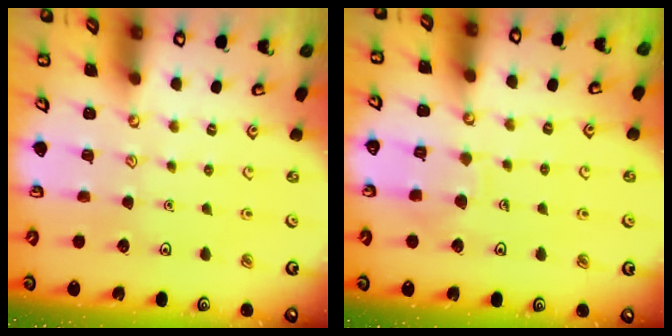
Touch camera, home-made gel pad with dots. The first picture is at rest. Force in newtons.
{"total": 6.9, "press": 6.9, "slide": 0.7}